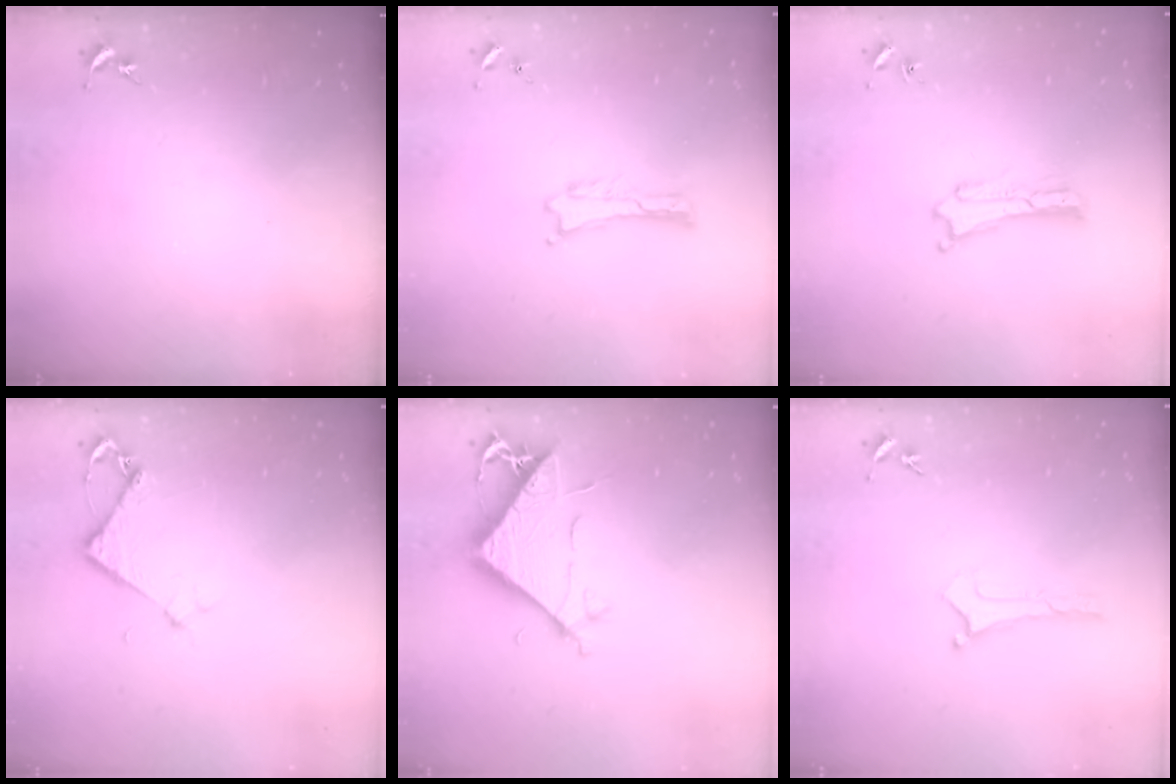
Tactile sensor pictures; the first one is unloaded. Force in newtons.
{"total": 0.0}
{"total": 0.9, "press": 0.9, "slide": 0.2}
{"total": 3.2, "press": 3.2, "slide": 0.2}
{"total": 7.6, "press": 7.5, "slide": 1.2}
{"total": 0.0}